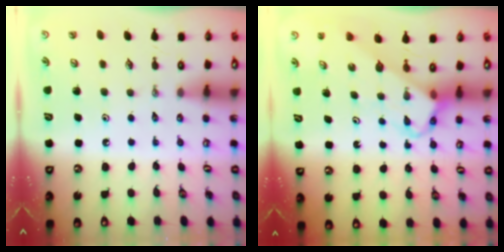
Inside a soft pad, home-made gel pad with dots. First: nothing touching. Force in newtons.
{"total": 3.7, "press": 3.7, "slide": 0.1}